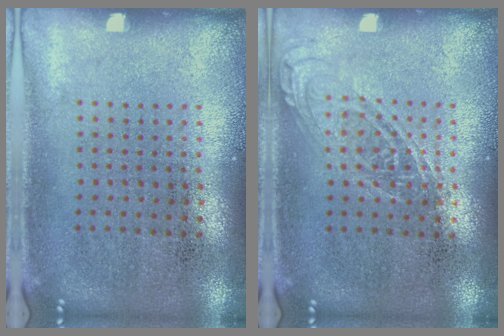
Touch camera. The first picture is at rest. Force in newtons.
{"total": 1.0, "press": 1.0, "slide": 0.1}